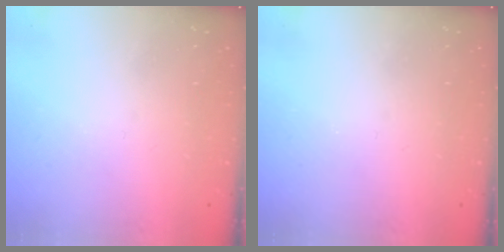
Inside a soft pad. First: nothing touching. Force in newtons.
{"total": 0.0}